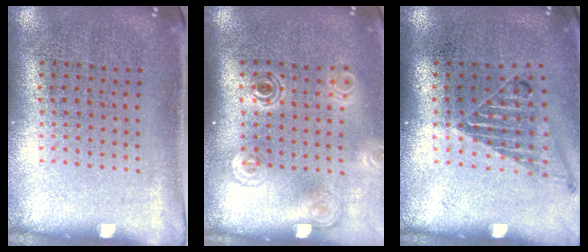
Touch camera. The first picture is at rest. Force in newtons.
{"total": 1.8, "press": 1.2, "slide": 1.3}
{"total": 1.2, "press": 1.1, "slide": 0.3}